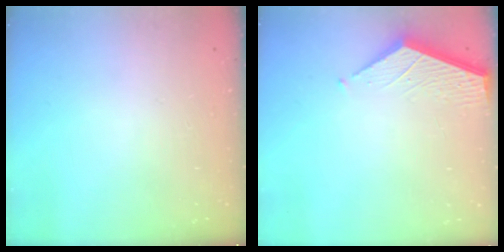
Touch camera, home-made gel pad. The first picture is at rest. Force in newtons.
{"total": 3.2, "press": 3.2, "slide": 0.4}